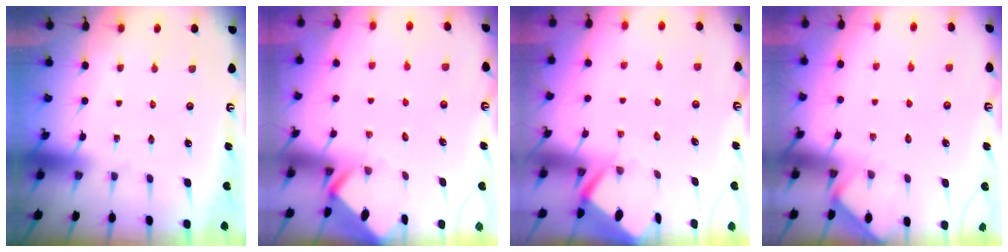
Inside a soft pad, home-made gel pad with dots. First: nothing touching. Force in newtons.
{"total": 3.5, "press": 3.5, "slide": 0.2}
{"total": 3.5, "press": 3.5, "slide": 0.3}
{"total": 2.6, "press": 2.6, "slide": 0.4}